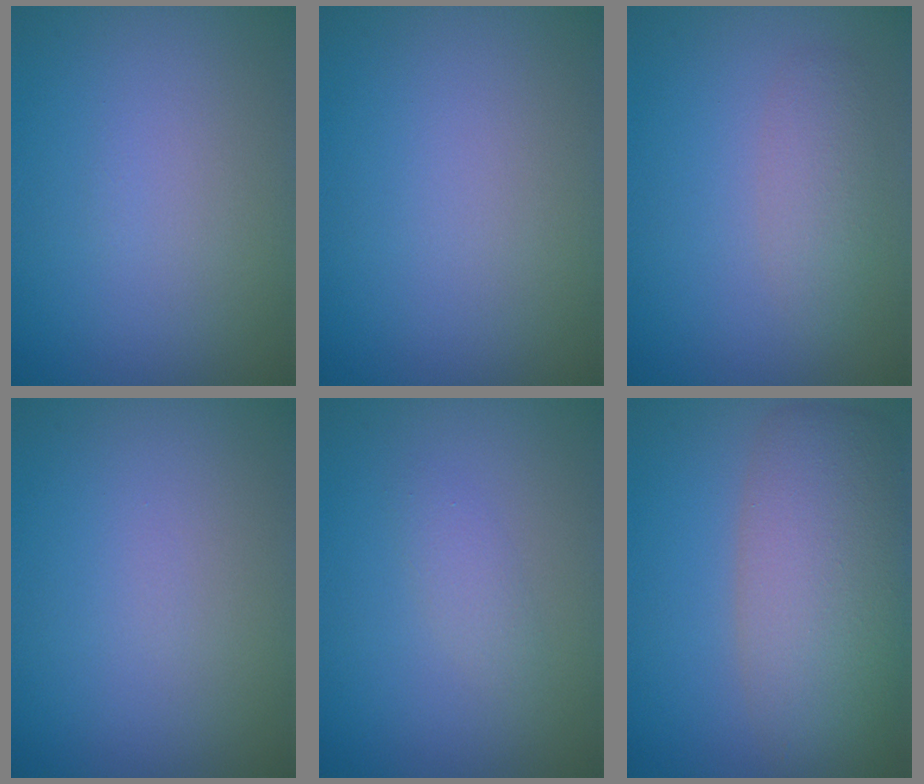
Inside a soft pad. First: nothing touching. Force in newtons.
{"total": 0.0}
{"total": 2.1, "press": 2.1, "slide": 0.2}
{"total": 0.0}
{"total": 1.3, "press": 1.2, "slide": 0.1}
{"total": 8.1, "press": 8.1, "slide": 0.5}